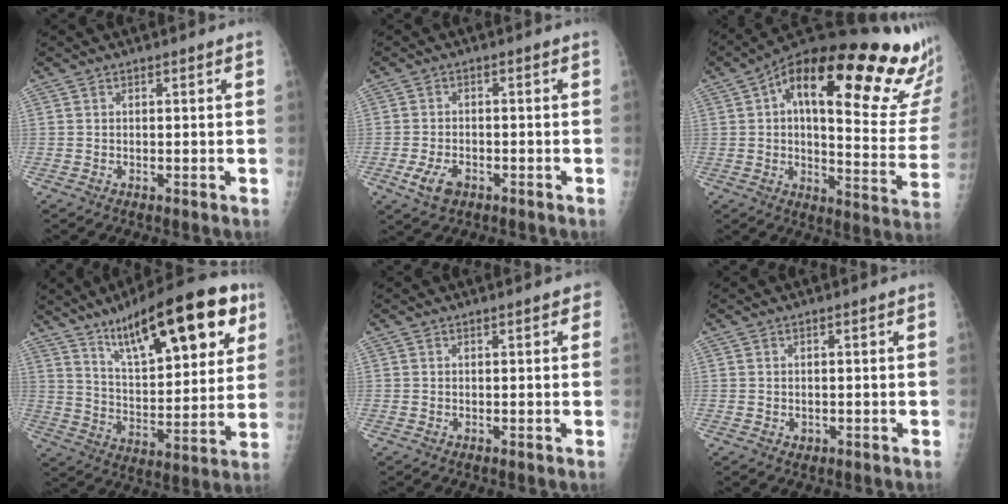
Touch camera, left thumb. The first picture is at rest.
{"total": 4.9, "force": [-2.3, 3.0, 3.1], "torque": [-0.060, 0.006, -0.039]}
{"total": 32.4, "force": [15.9, 9.5, 26.6], "torque": [-0.296, -0.011, 0.224]}
{"total": 24.2, "force": [12.7, 8.4, 18.8], "torque": [-0.249, -0.032, 0.204]}
{"total": 1.5, "force": [0.6, 0.7, 1.2], "torque": [-0.008, 0.002, 0.005]}
{"total": 1.0, "force": [-0.1, 0.9, 0.4], "torque": [-0.003, 0.001, 0.001]}